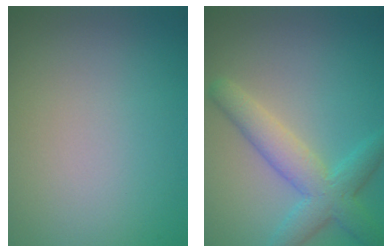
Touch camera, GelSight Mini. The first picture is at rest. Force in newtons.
{"total": 4.5, "press": 4.5, "slide": 0.3}